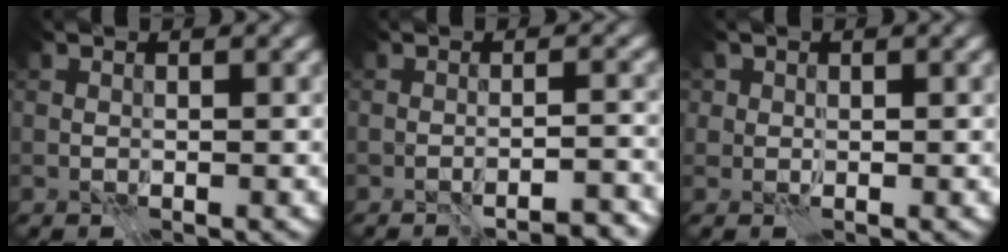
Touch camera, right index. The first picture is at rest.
{"total": 2.9, "force": [-2.6, -0.2, 1.2], "torque": [-0.016, 0.003, -0.038]}
{"total": 1.2, "force": [0.7, 0.9, 0.1], "torque": [-0.004, -0.008, 0.016]}